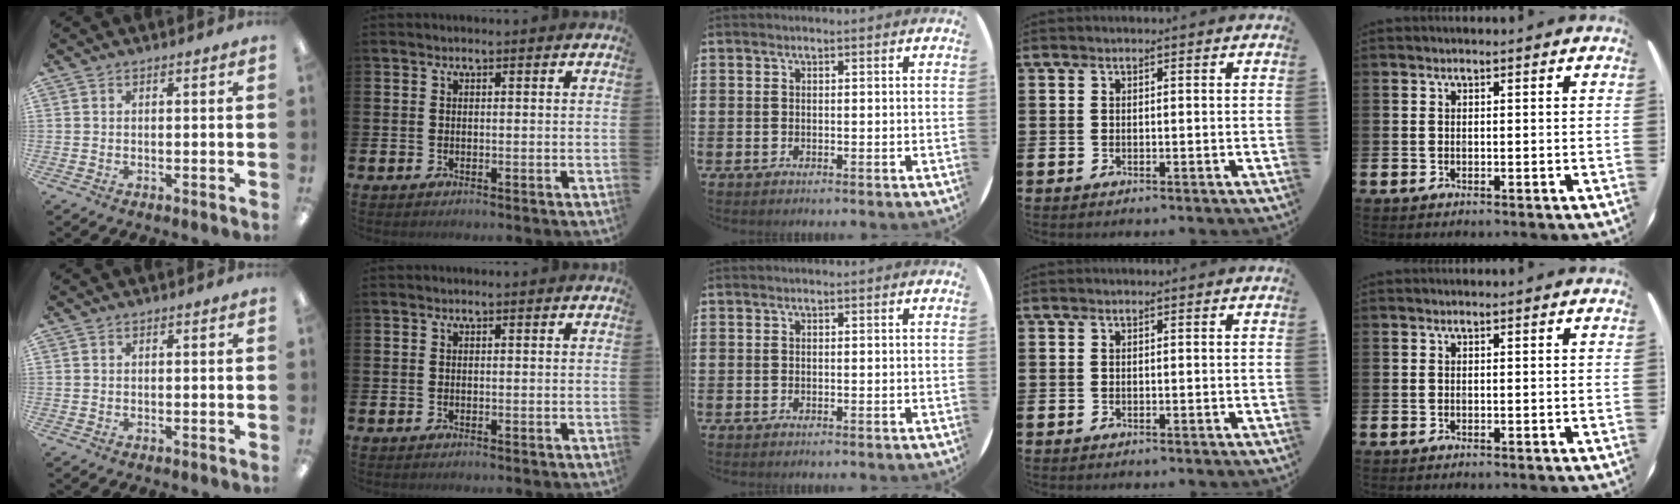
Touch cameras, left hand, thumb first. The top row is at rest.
{}